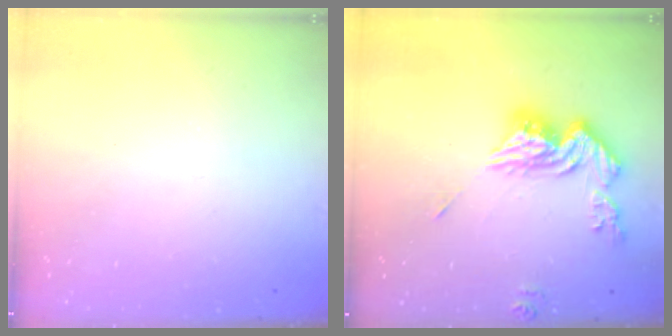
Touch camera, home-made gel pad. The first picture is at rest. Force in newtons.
{"total": 13.7, "press": 13.6, "slide": 1.3}